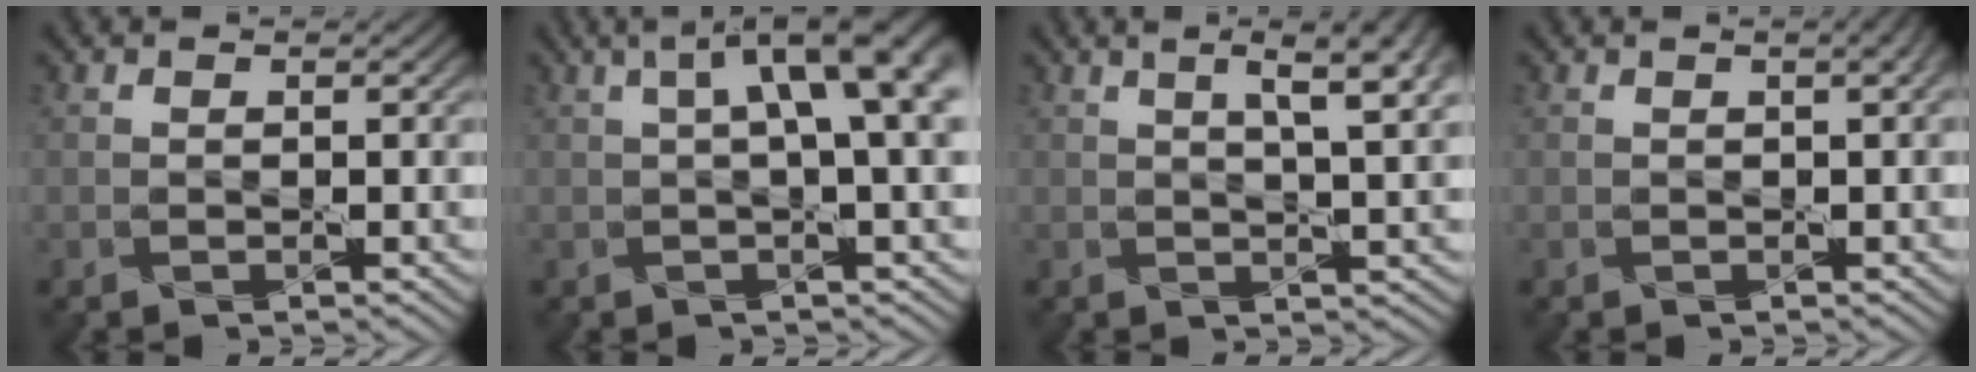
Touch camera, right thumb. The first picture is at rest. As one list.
[{"total": 9.8, "force": [2.1, 2.8, 9.1], "torque": [-0.109, 0.026, 0.022]}, {"total": 7.4, "force": [3.0, 1.7, 6.5], "torque": [-0.083, 0.018, 0.041]}, {"total": 1.8, "force": [0.6, 0.4, 1.7], "torque": [-0.022, 0.007, 0.005]}]